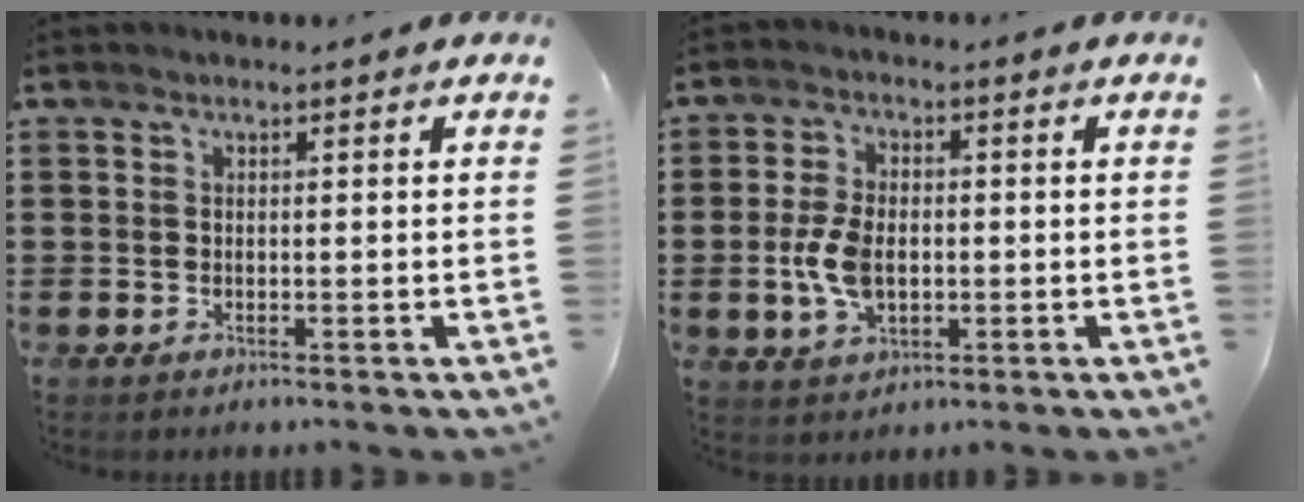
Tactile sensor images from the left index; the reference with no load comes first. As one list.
[{"total": 6.6, "force": [-0.7, 4.0, 5.3], "torque": [-0.129, -0.001, -0.019]}]